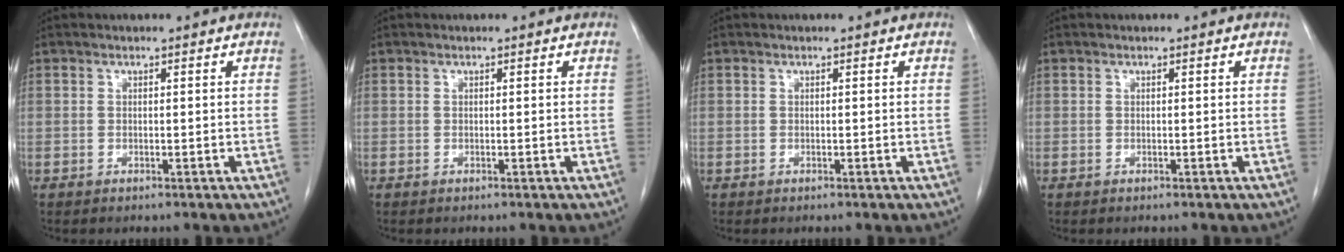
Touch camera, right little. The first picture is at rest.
{"total": 0.0}
{"total": 0.0}
{"total": 0.0}